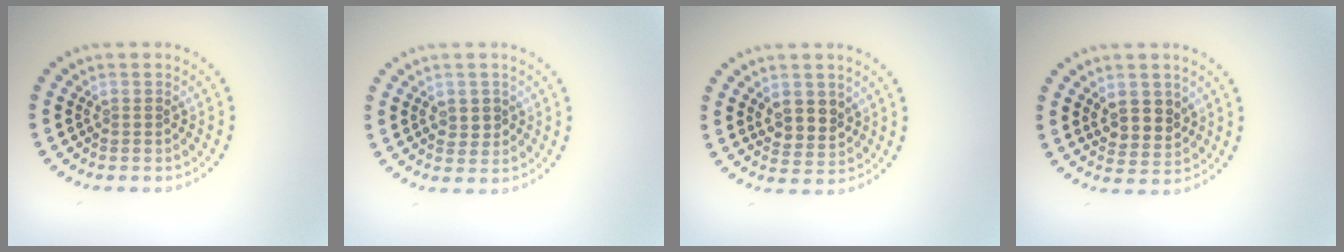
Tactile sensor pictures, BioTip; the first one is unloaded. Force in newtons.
{"total": 1.3, "press": 1.3, "slide": 0.3}
{"total": 2.7, "press": 2.5, "slide": 1.0}
{"total": 2.9, "press": 2.7, "slide": 1.0}